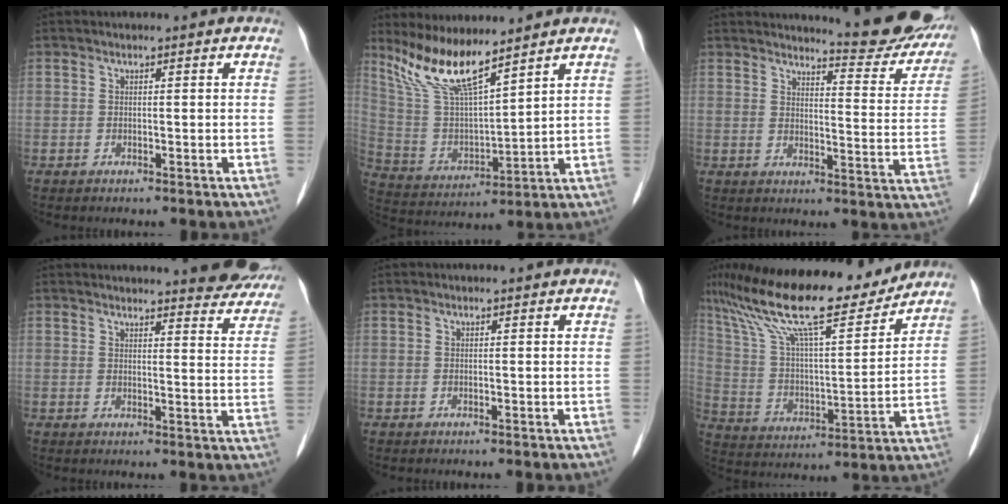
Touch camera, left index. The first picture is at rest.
{"total": 10.6, "force": [8.6, 1.3, 6.0], "torque": [-0.130, -0.005, 0.179]}
{"total": 13.7, "force": [12.7, 1.8, 4.7], "torque": [-0.044, -0.052, 0.137]}
{"total": 11.5, "force": [10.7, 2.1, 3.6], "torque": [-0.020, -0.021, 0.103]}
{"total": 0.0}
{"total": 21.5, "force": [17.4, 3.2, 12.1], "torque": [-0.223, 0.016, 0.302]}